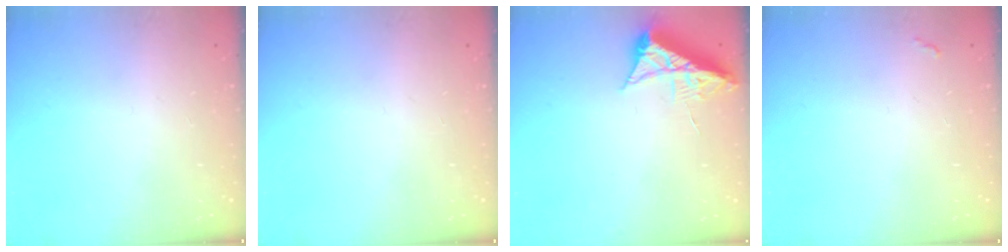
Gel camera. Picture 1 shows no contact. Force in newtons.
{"total": 0.0}
{"total": 7.1, "press": 7.1, "slide": 0.8}
{"total": 2.8, "press": 2.8, "slide": 0.4}